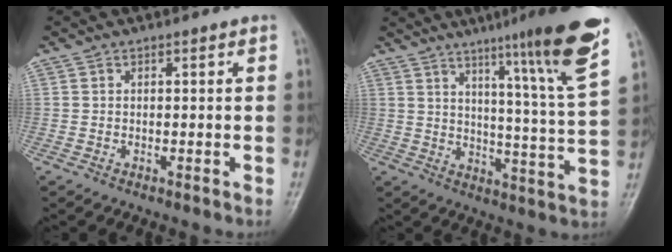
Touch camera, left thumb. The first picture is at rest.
{"total": 17.9, "force": [11.3, -0.3, 13.9], "torque": [-0.187, -0.060, 0.149]}